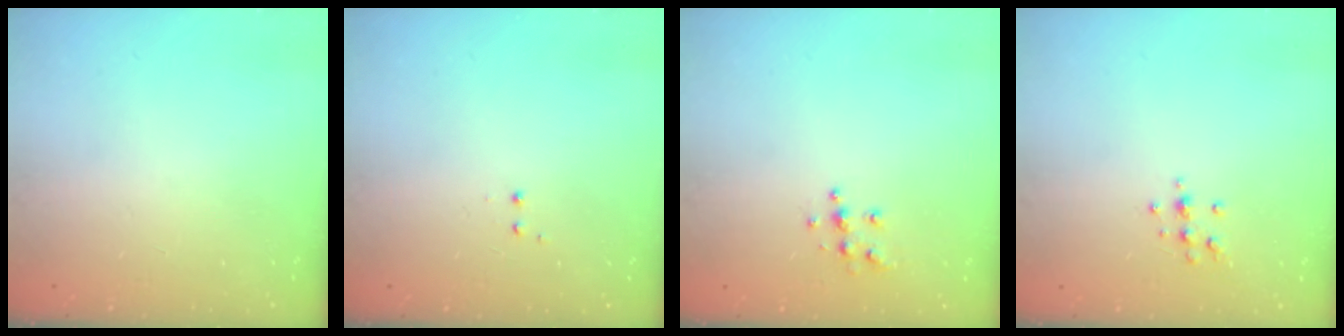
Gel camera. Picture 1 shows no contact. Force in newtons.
{"total": 1.2, "press": 1.0, "slide": 0.6}
{"total": 5.9, "press": 5.9, "slide": 0.2}
{"total": 6.8, "press": 6.8, "slide": 0.6}